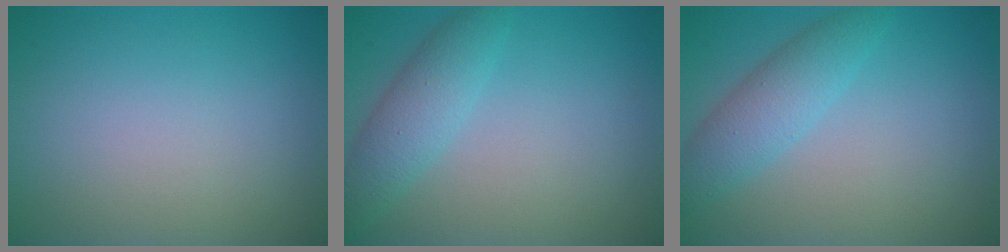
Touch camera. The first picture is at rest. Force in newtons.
{"total": 3.0, "press": 3.0, "slide": 0.2}
{"total": 3.3, "press": 3.3, "slide": 0.1}